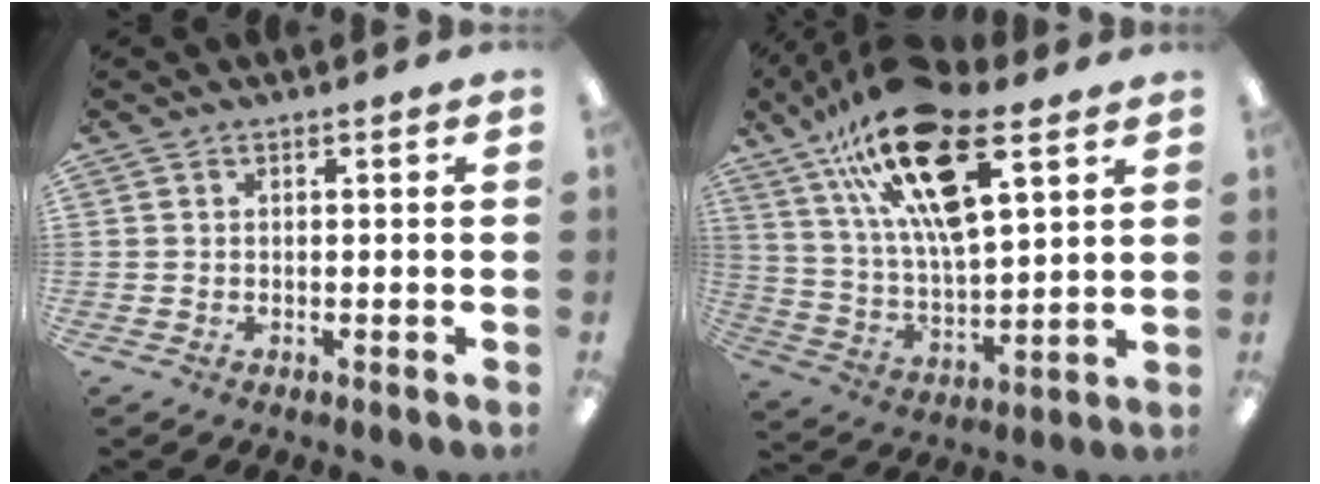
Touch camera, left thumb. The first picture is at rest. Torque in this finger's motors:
{"motor_torque": [0.82, 0.77, 1.38, -1.40, 0.17]}